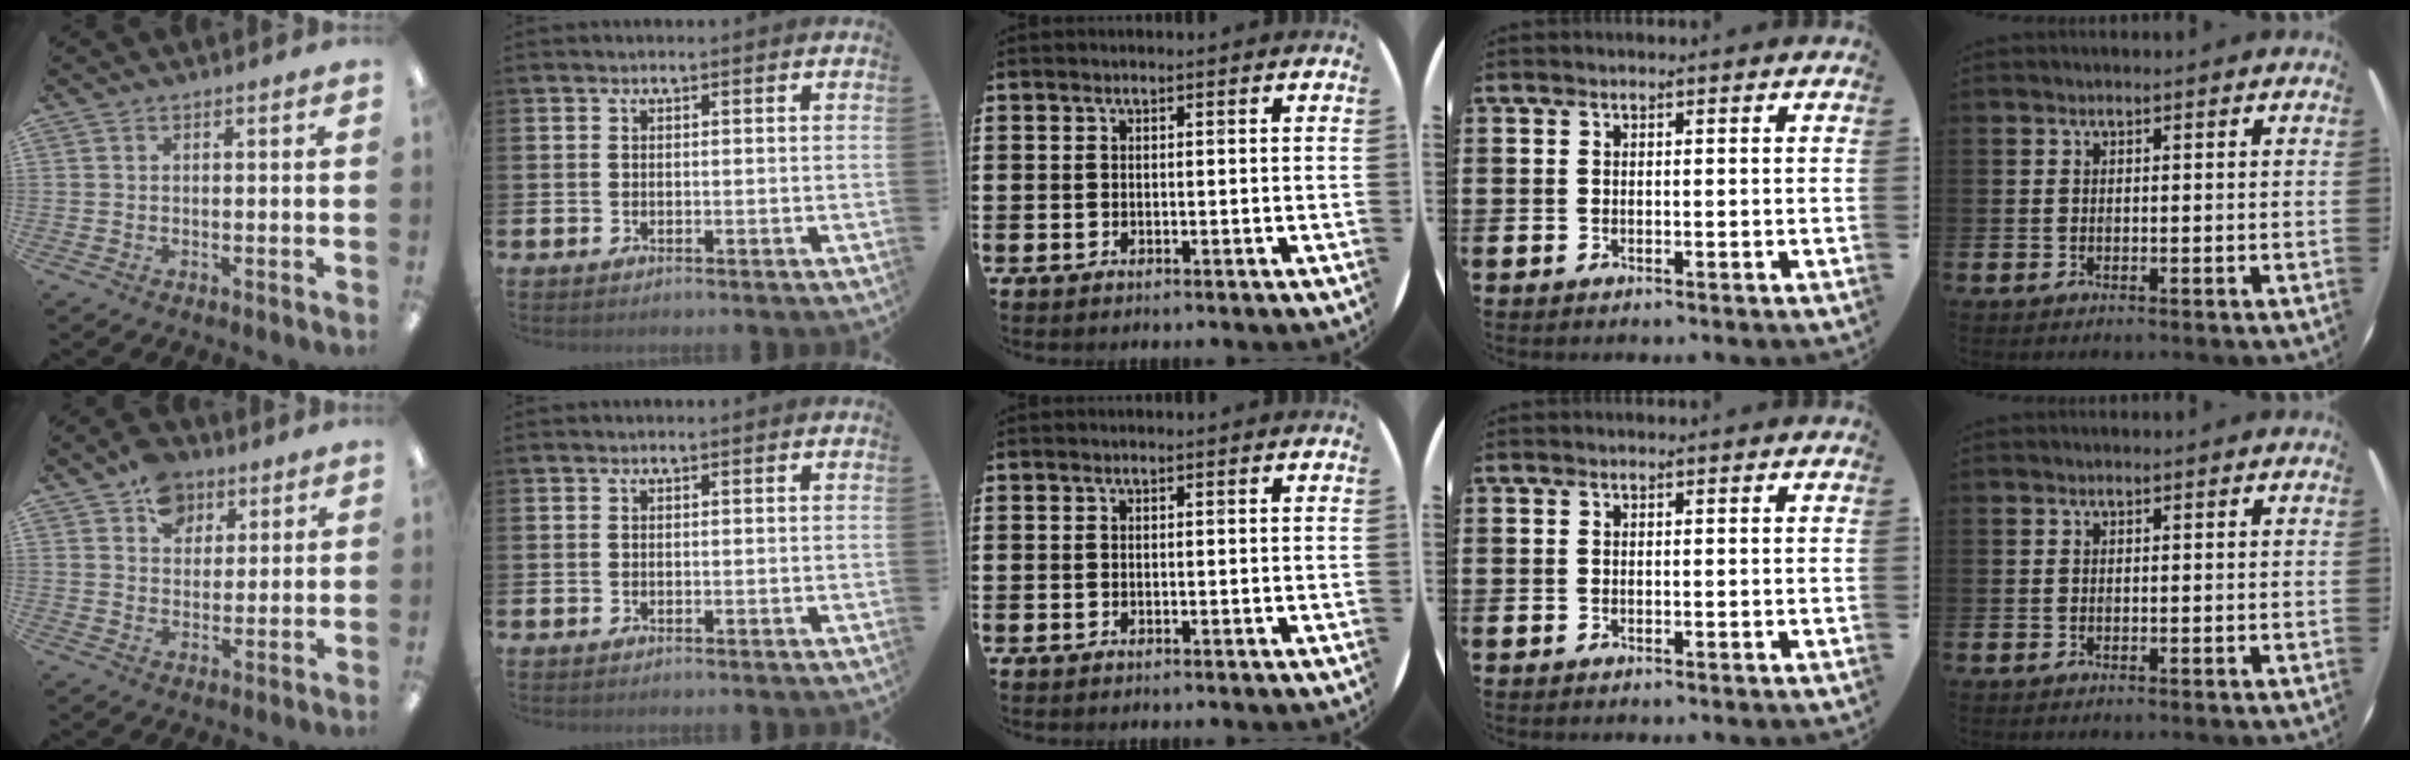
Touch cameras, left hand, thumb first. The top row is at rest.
{"thumb": {"total": 9.4, "force": [5.5, 6.7, 3.7], "torque": [-0.047, -0.020, 0.099]}}